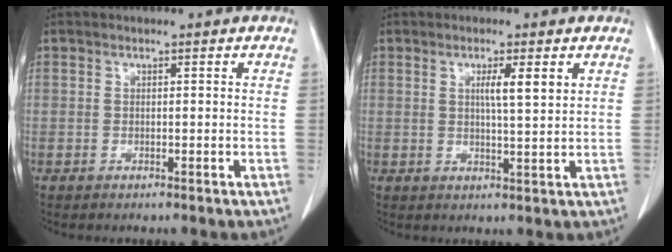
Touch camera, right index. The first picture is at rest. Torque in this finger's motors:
{"motor_torque": [0.51, 0.10, 0.05, 0.06]}